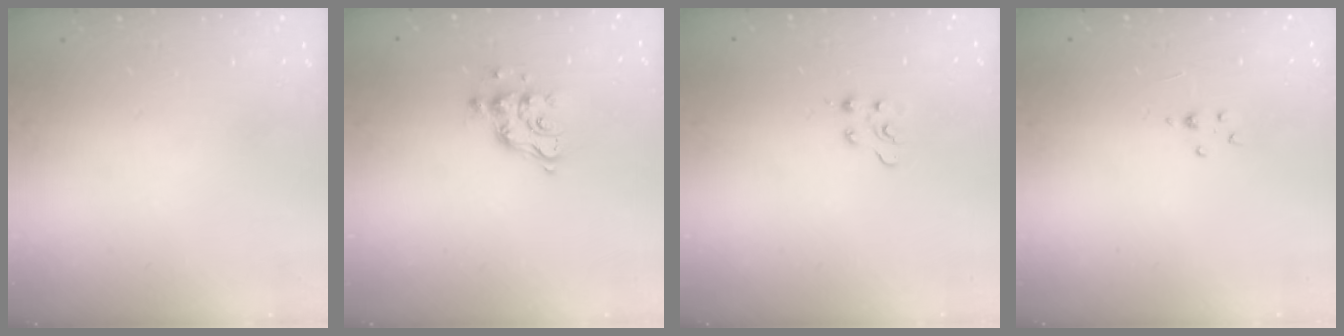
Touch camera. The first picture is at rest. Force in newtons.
{"total": 9.4, "press": 9.4, "slide": 0.7}
{"total": 3.5, "press": 3.5, "slide": 0.4}
{"total": 1.5, "press": 1.5, "slide": 0.2}